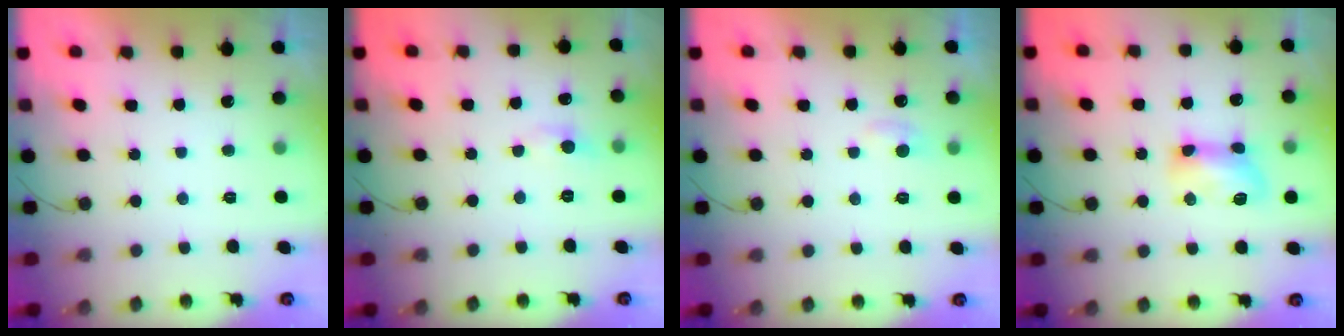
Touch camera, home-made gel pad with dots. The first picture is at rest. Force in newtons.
{"total": 3.9, "press": 3.8, "slide": 0.5}
{"total": 4.5, "press": 4.5, "slide": 0.6}
{"total": 7.6, "press": 7.5, "slide": 1.2}